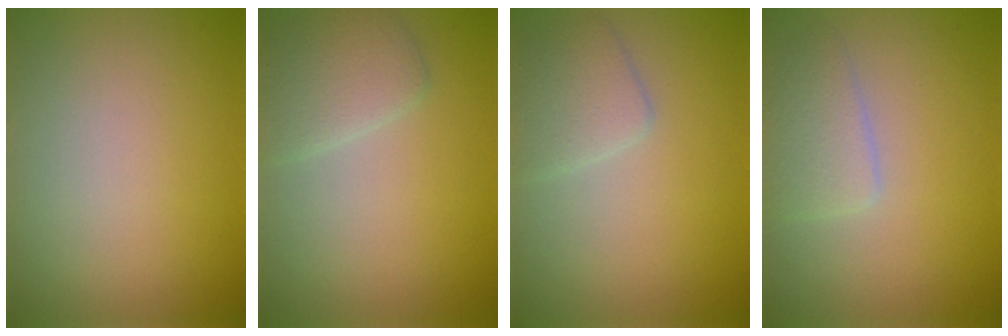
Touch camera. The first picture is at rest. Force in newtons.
{"total": 2.7, "press": 2.7, "slide": 0.1}
{"total": 2.6, "press": 2.6, "slide": 0.1}
{"total": 2.4, "press": 2.4, "slide": 0.1}